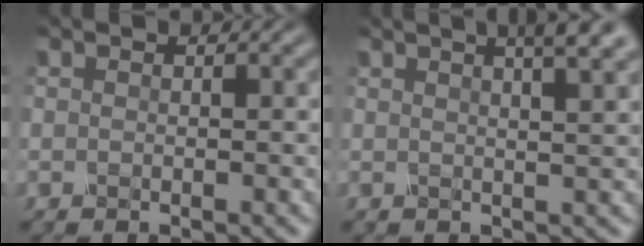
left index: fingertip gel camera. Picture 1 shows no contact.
{"total": 5.9, "force": [3.5, 2.0, 4.3], "torque": [-0.028, 0.033, 0.015]}